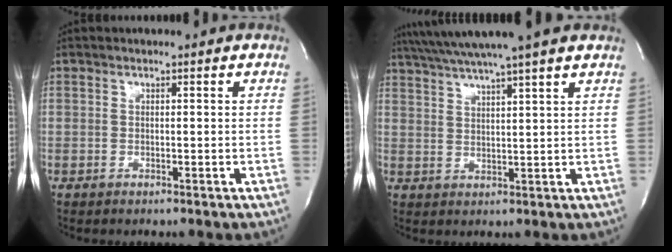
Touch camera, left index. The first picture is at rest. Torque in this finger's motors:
{"motor_torque": [1.05, -1.09, 0.41, 0.21]}